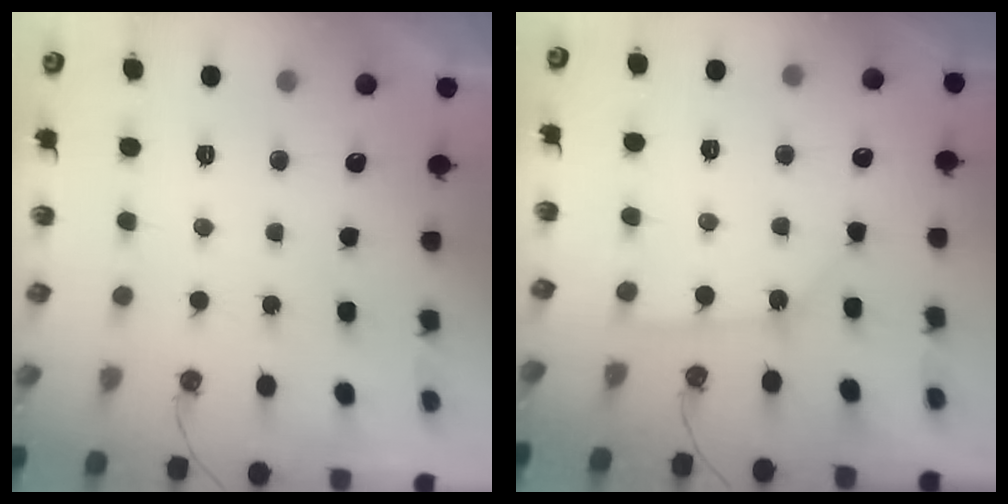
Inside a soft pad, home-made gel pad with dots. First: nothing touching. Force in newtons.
{"total": 2.0, "press": 2.0, "slide": 0.3}